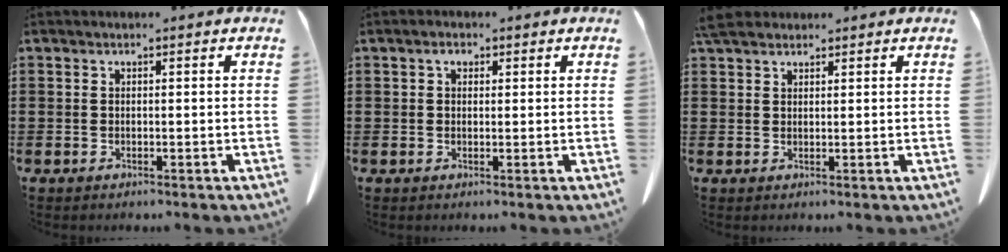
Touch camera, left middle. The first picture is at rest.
{"total": 1.6, "force": [0.7, 1.0, 1.0], "torque": [-0.016, 0.001, 0.012]}
{"total": 3.2, "force": [2.7, 1.0, 1.2], "torque": [-0.033, 0.001, 0.054]}